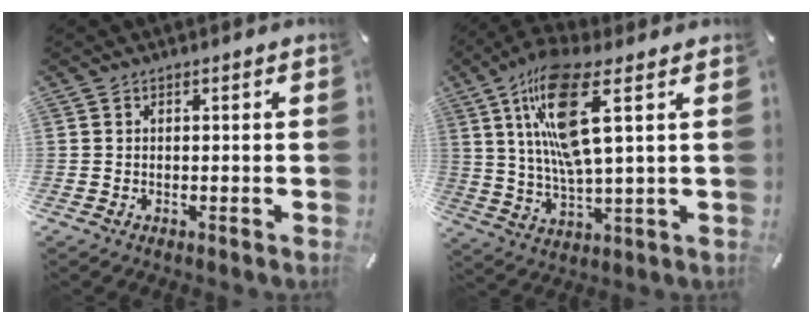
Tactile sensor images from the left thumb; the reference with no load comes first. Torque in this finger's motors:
{"motor_torque": [2.50, 2.51, 0.86, 0.03, 0.26]}